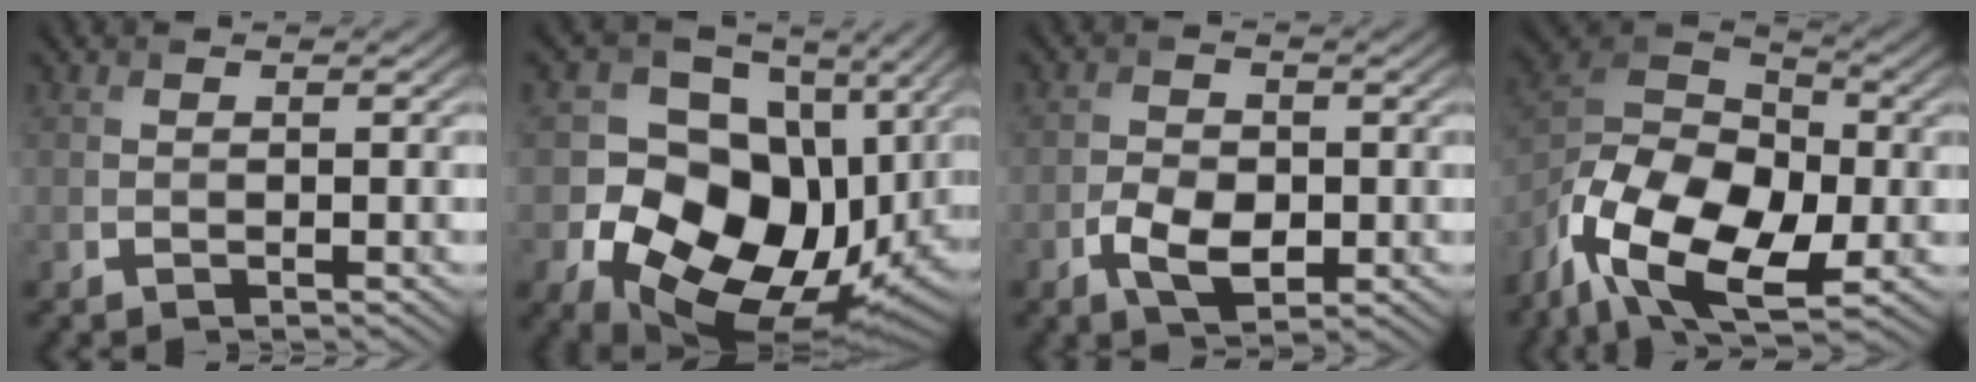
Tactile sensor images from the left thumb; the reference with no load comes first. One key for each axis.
{"total": 17.6, "fx": -1.1, "fy": 13.6, "fz": 11.1, "tx": -0.216, "ty": -0.050, "tz": 0.010}
{"total": 4.6, "fx": -1.6, "fy": 2.8, "fz": 3.2, "tx": -0.064, "ty": -0.005, "tz": -0.032}
{"total": 16.3, "fx": -7.7, "fy": 9.4, "fz": 10.9, "tx": -0.251, "ty": -0.023, "tz": -0.152}